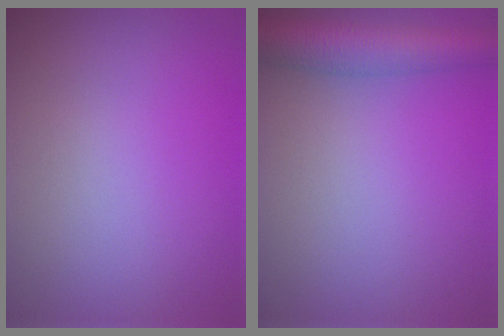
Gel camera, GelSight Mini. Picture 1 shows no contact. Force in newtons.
{"total": 5.1, "press": 5.1, "slide": 0.2}